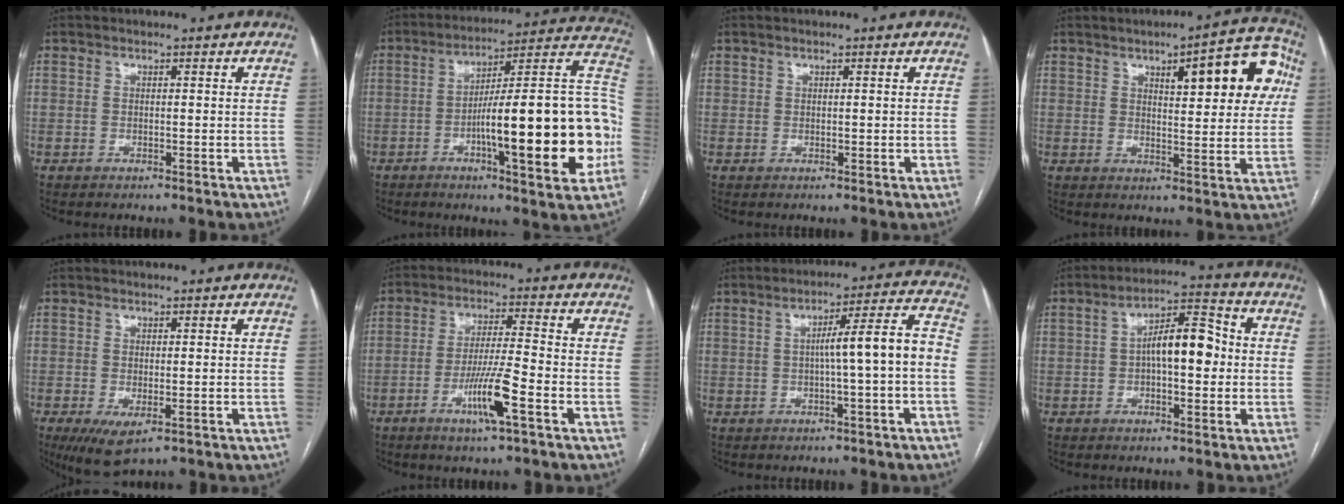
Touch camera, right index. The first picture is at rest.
{"total": 24.5, "force": [-5.3, 2.8, 23.8], "torque": [-0.283, 0.018, -0.077]}
{"total": 0.6, "force": [0.3, 0.5, 0.1], "torque": [0.007, 0.000, 0.005]}
{"total": 13.0, "force": [4.9, 3.6, 11.5], "torque": [-0.135, 0.023, 0.059]}
{"total": 5.4, "force": [-2.6, 2.2, 4.2], "torque": [-0.067, -0.016, -0.034]}
{"total": 8.2, "force": [-3.7, -0.2, 7.3], "torque": [-0.140, -0.008, -0.068]}
{"total": 8.2, "force": [-0.9, -0.2, 8.1], "torque": [-0.116, 0.024, -0.012]}
{"total": 9.1, "force": [0.2, 3.3, 8.5], "torque": [-0.141, 0.030, 0.000]}